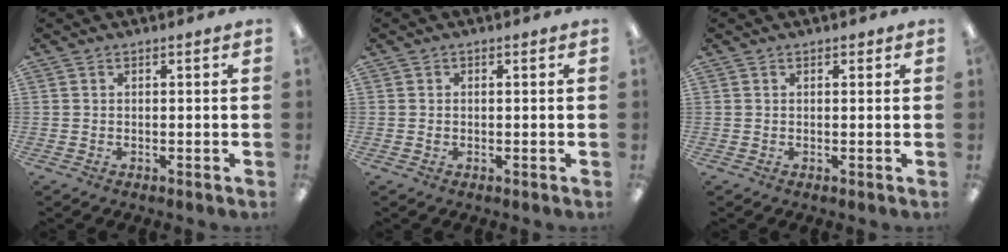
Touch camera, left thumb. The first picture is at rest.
{"total": 0.6, "force": [-0.1, 0.6, 0.1], "torque": [-0.003, 0.005, -0.004]}
{"total": 0.8, "force": [0.4, 0.6, 0.3], "torque": [0.002, 0.000, 0.005]}